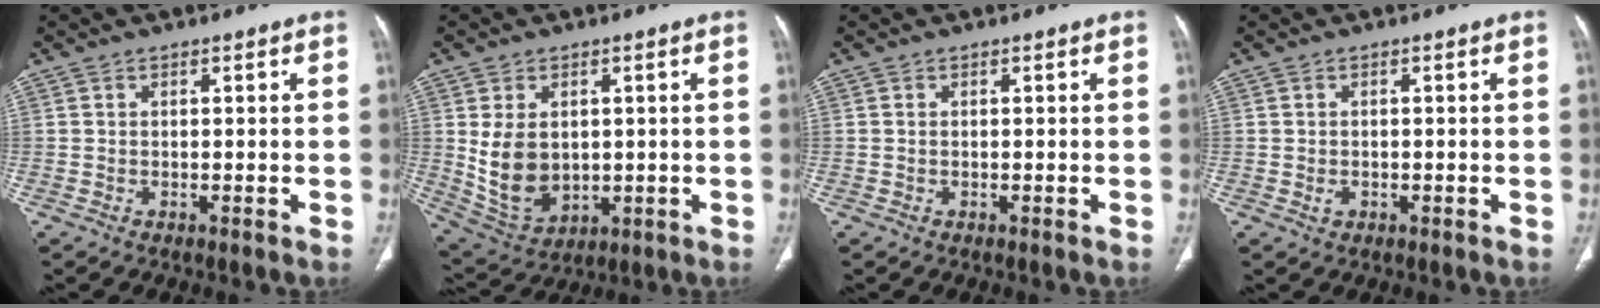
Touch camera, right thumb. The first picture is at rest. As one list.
[{"total": 10.6, "force": [0.8, 7.4, 7.5], "torque": [-0.120, -0.010, 0.041]}, {"total": 0.0}, {"total": 1.3, "force": [-0.3, 1.1, 0.7], "torque": [-0.013, 0.005, -0.002]}]